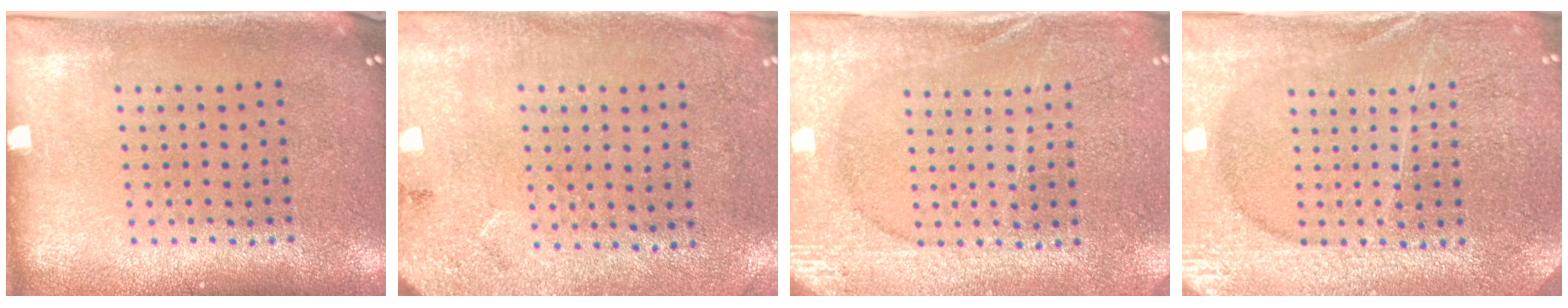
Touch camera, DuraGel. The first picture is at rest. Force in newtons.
{"total": 2.7, "press": 2.2, "slide": 1.6}
{"total": 2.9, "press": 2.9, "slide": 0.3}
{"total": 4.0, "press": 3.9, "slide": 1.1}